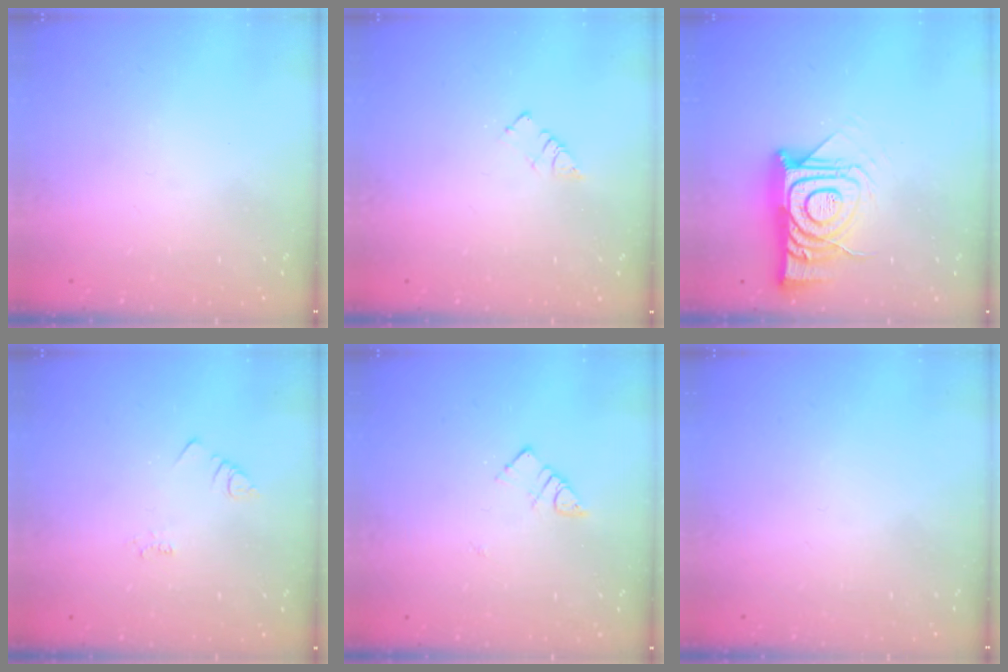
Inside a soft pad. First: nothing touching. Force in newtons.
{"total": 2.9, "press": 2.9, "slide": 0.4}
{"total": 16.1, "press": 16.1, "slide": 1.3}
{"total": 2.2, "press": 2.1, "slide": 0.4}
{"total": 4.1, "press": 4.0, "slide": 0.5}
{"total": 1.8, "press": 1.7, "slide": 0.1}